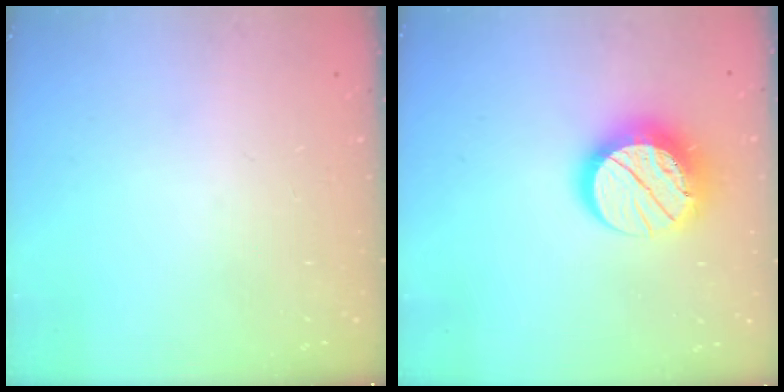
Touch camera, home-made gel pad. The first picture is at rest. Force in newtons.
{"total": 14.7, "press": 14.6, "slide": 1.2}